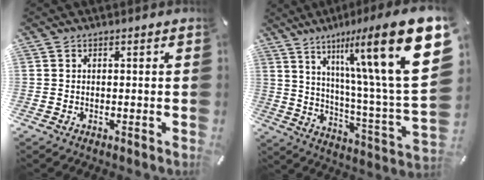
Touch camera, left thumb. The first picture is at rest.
{"total": 27.2, "force": [13.0, 5.7, 23.2], "torque": [-0.358, -0.089, 0.203]}